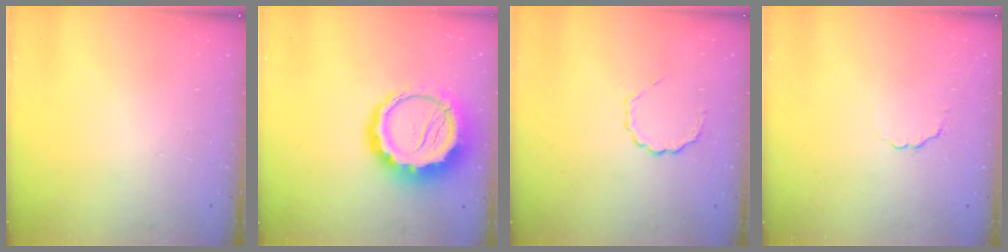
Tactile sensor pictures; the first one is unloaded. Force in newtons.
{"total": 14.7, "press": 14.4, "slide": 3.1}
{"total": 4.0, "press": 3.9, "slide": 1.0}
{"total": 1.8, "press": 1.5, "slide": 1.0}